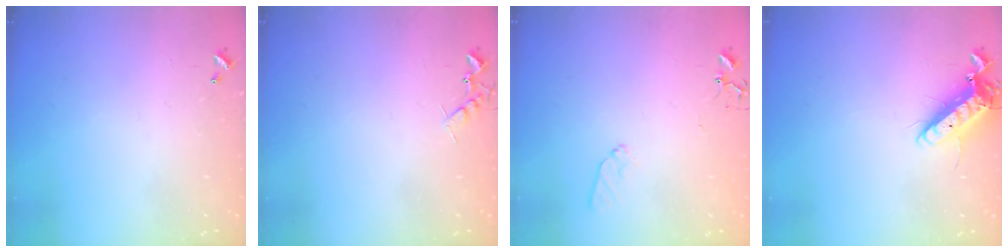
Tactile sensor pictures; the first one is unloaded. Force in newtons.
{"total": 6.6, "press": 6.5, "slide": 0.7}
{"total": 7.7, "press": 7.6, "slide": 0.9}
{"total": 12.9, "press": 12.7, "slide": 2.1}